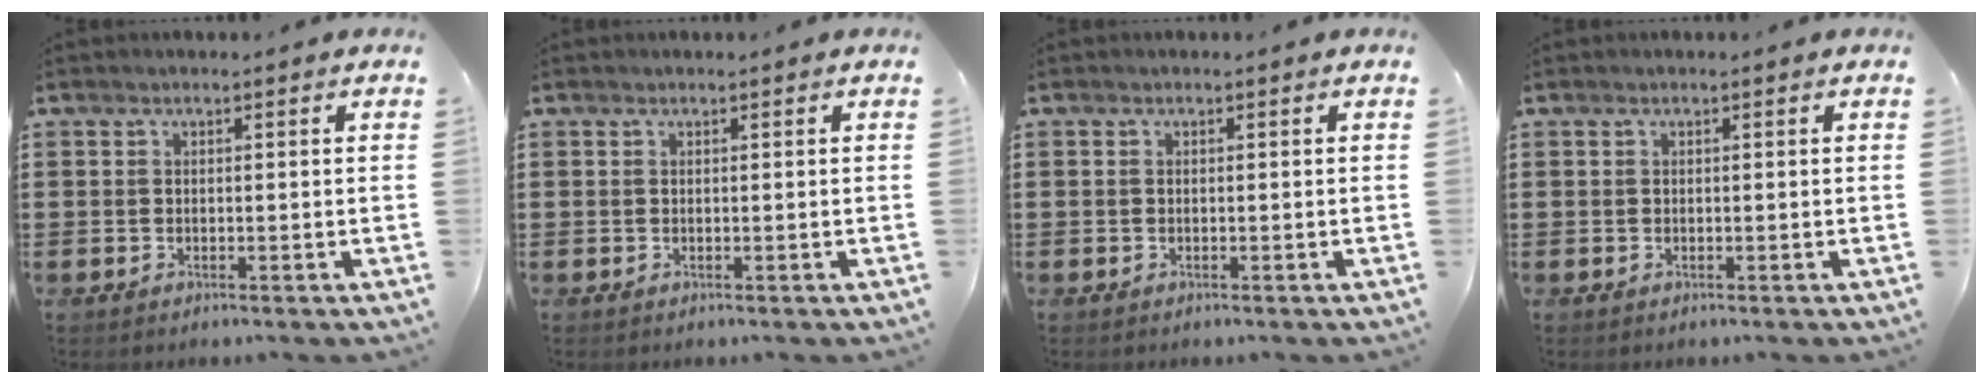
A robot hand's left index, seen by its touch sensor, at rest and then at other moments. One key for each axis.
{"total": 0.0}
{"total": 0.0}
{"total": 0.0}